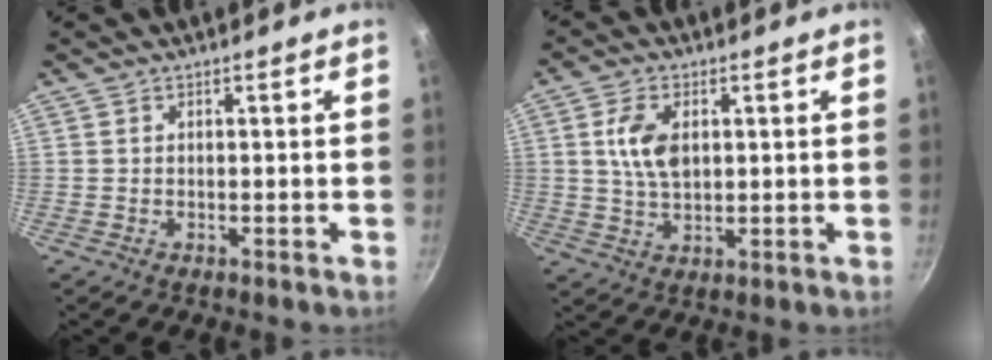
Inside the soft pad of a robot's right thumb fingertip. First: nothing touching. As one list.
[{"total": 7.5, "force": [1.5, 4.5, 5.8], "torque": [-0.100, -0.003, 0.030]}]